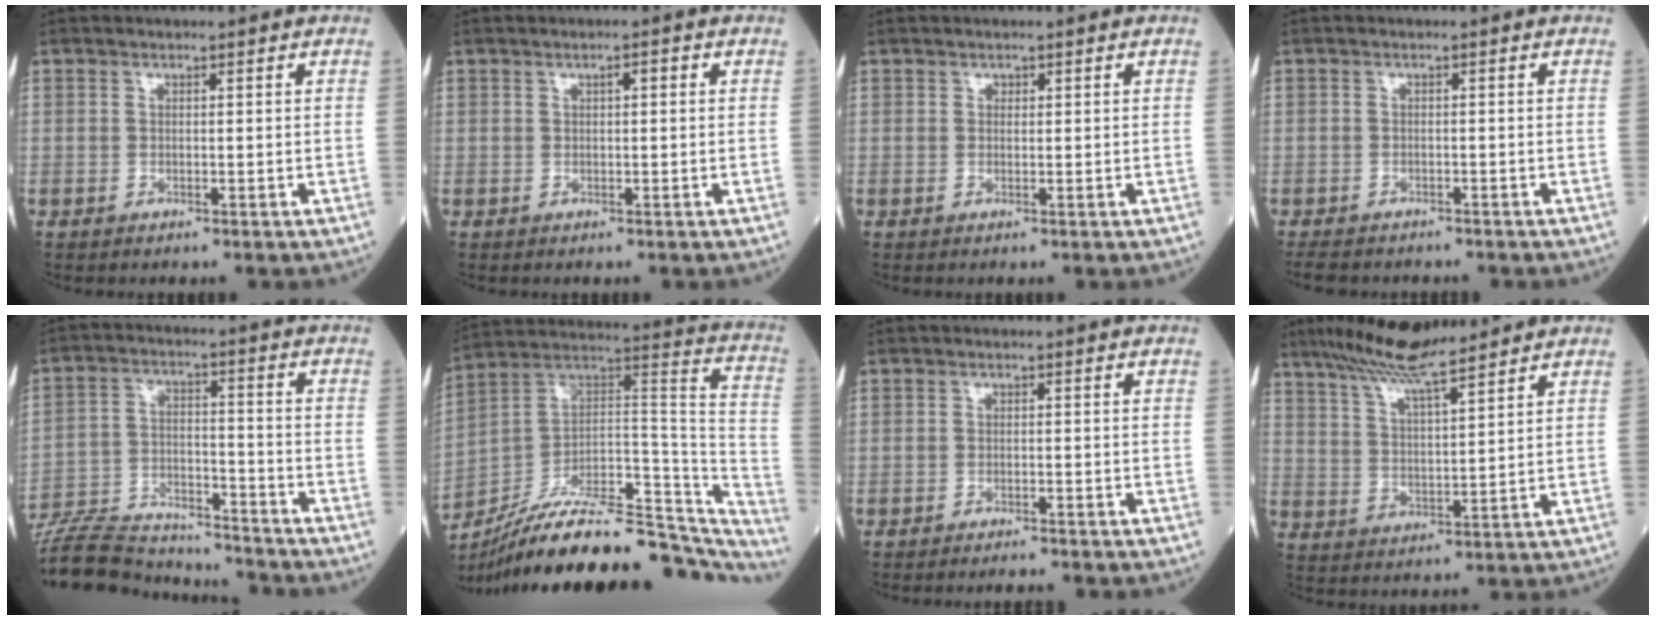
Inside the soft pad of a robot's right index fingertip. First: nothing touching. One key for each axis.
{"total": 1.4, "fx": 0.5, "fy": 0.4, "fz": 1.3, "tx": -0.020, "ty": 0.004, "tz": 0.006}
{"total": 0.7, "fx": 0.3, "fy": 0.5, "fz": 0.3, "tx": -0.005, "ty": 0.002, "tz": 0.003}
{"total": 5.6, "fx": -4.7, "fy": 2.4, "fz": 1.9, "tx": -0.038, "ty": -0.008, "tz": -0.066}
{"total": 20.6, "fx": -19.5, "fy": 3.5, "fz": 5.8, "tx": -0.148, "ty": 0.000, "tz": -0.311}
{"total": 33.6, "fx": -27.6, "fy": 8.9, "fz": 17.0, "tx": -0.243, "ty": 0.009, "tz": -0.402}
{"total": 3.0, "fx": -2.8, "fy": 0.3, "fz": 1.0, "tx": -0.018, "ty": -0.008, "tz": -0.040}
{"total": 9.9, "fx": 8.4, "fy": 0.4, "fz": 5.3, "tx": -0.105, "ty": 0.010, "tz": 0.153}